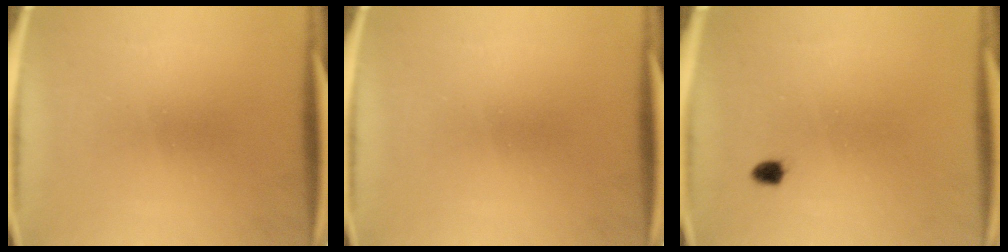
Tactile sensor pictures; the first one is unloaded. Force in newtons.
{"total": 0.0}
{"total": 1.2}